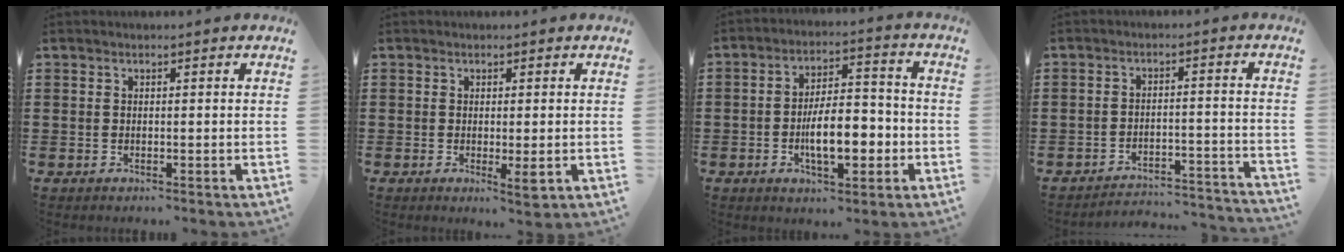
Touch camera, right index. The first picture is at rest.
{"total": 3.0, "force": [-0.5, 0.5, 3.0], "torque": [-0.051, -0.006, -0.006]}
{"total": 9.1, "force": [-2.7, 3.8, 7.8], "torque": [-0.130, -0.002, -0.052]}
{"total": 3.6, "force": [-3.4, 0.3, 0.8], "torque": [-0.021, 0.001, -0.074]}